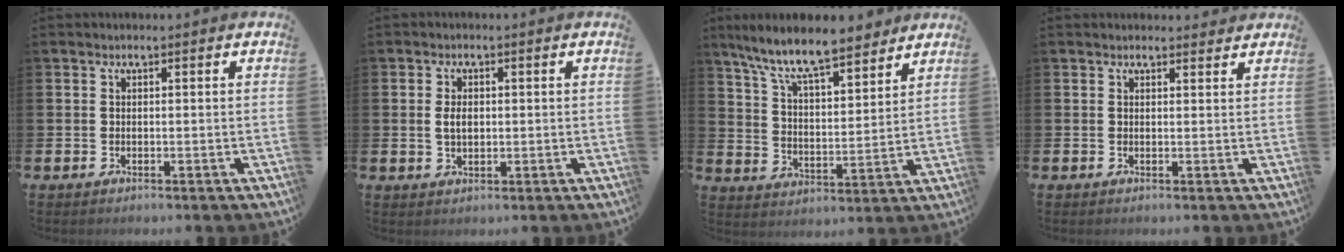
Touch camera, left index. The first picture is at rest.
{"total": 2.5, "force": [0.3, 1.6, 1.9], "torque": [-0.026, 0.003, 0.001]}
{"total": 10.1, "force": [9.0, 1.9, 4.2], "torque": [-0.110, -0.049, 0.158]}
{"total": 1.2, "force": [1.1, 0.4, 0.1], "torque": [0.005, -0.001, 0.019]}